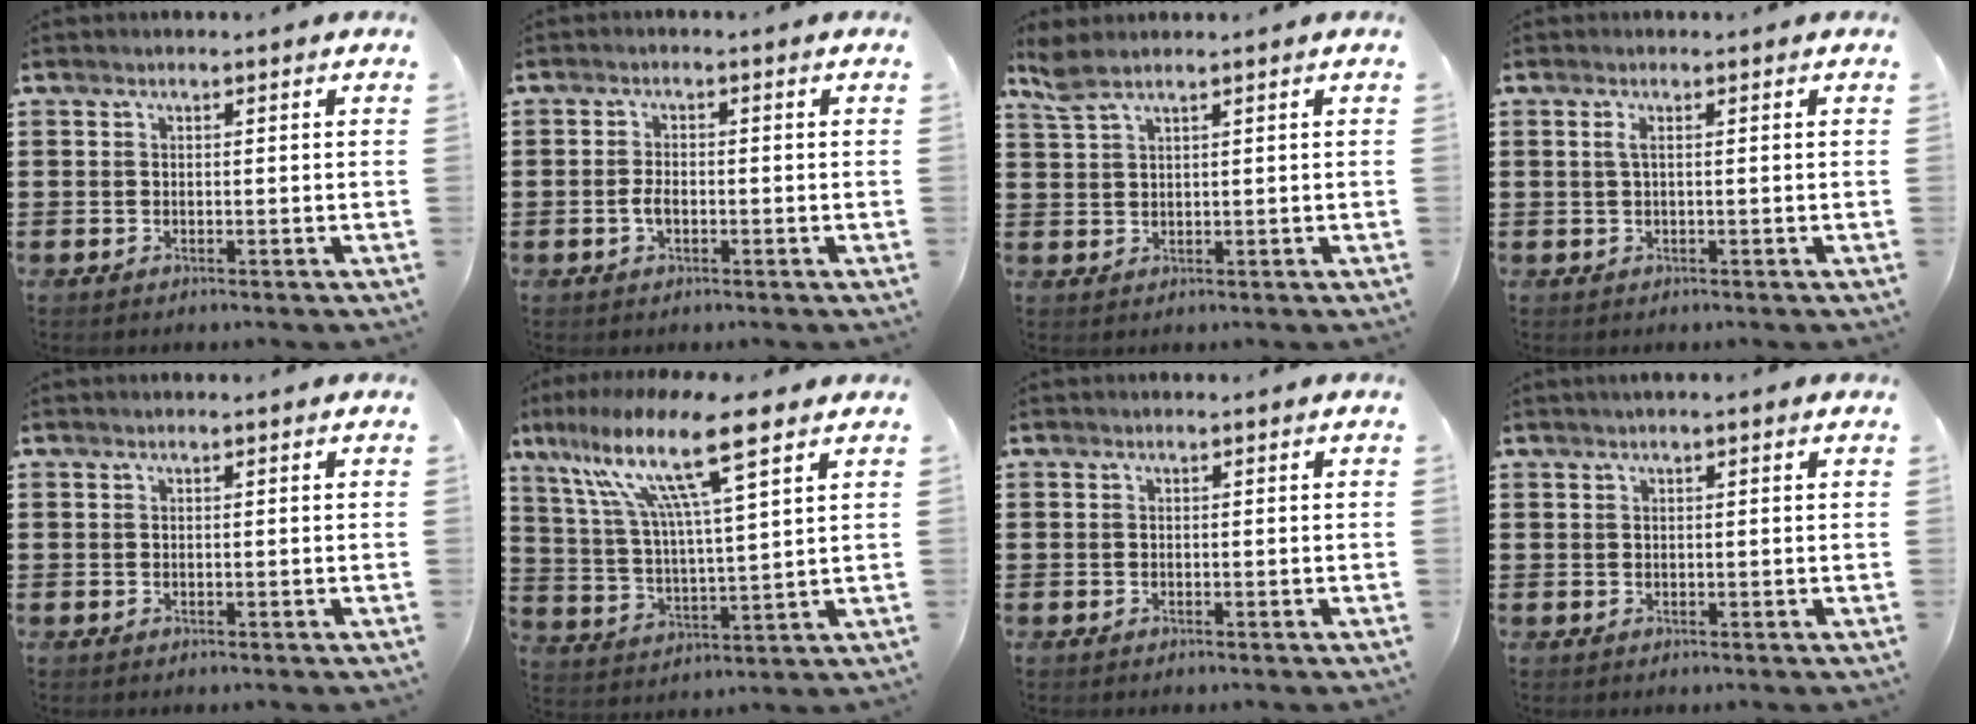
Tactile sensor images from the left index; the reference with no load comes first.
{"total": 2.3, "force": [-0.7, 1.1, 1.9], "torque": [-0.052, -0.003, -0.019]}
{"total": 2.5, "force": [1.7, 0.5, 1.8], "torque": [-0.039, 0.001, 0.030]}
{"total": 1.2, "force": [0.1, 0.1, 1.2], "torque": [-0.024, -0.001, 0.001]}
{"total": 0.0}
{"total": 13.0, "force": [8.4, 1.2, 9.9], "torque": [-0.207, -0.034, 0.133]}
{"total": 0.0}
{"total": 0.9, "force": [0.5, 0.0, 0.7], "torque": [-0.014, 0.002, 0.009]}